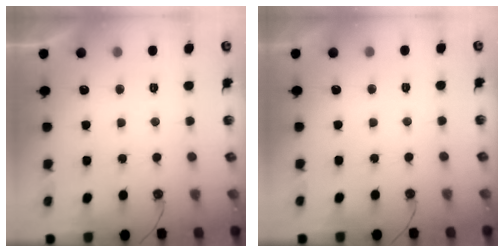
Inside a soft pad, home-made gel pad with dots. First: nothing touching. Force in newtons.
{"total": 0.0}